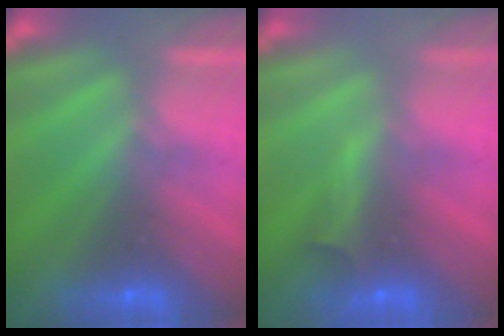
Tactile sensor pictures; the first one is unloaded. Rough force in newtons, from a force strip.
{"total": 2.8}